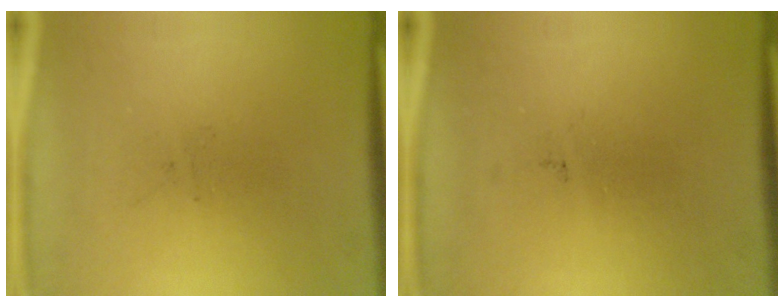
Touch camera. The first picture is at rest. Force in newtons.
{"total": 0.0}